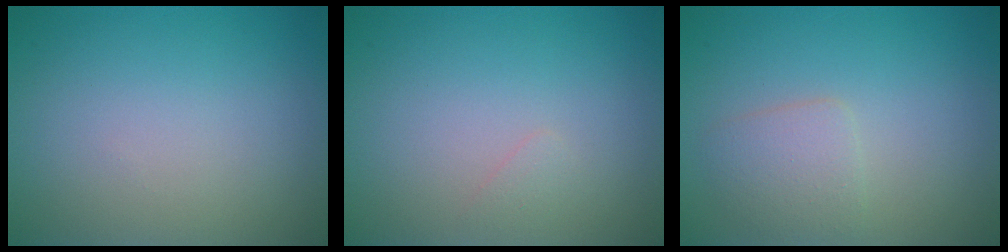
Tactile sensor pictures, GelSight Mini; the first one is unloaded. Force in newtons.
{"total": 0.6, "press": 0.6, "slide": 0.1}
{"total": 2.1, "press": 2.1, "slide": 0.1}